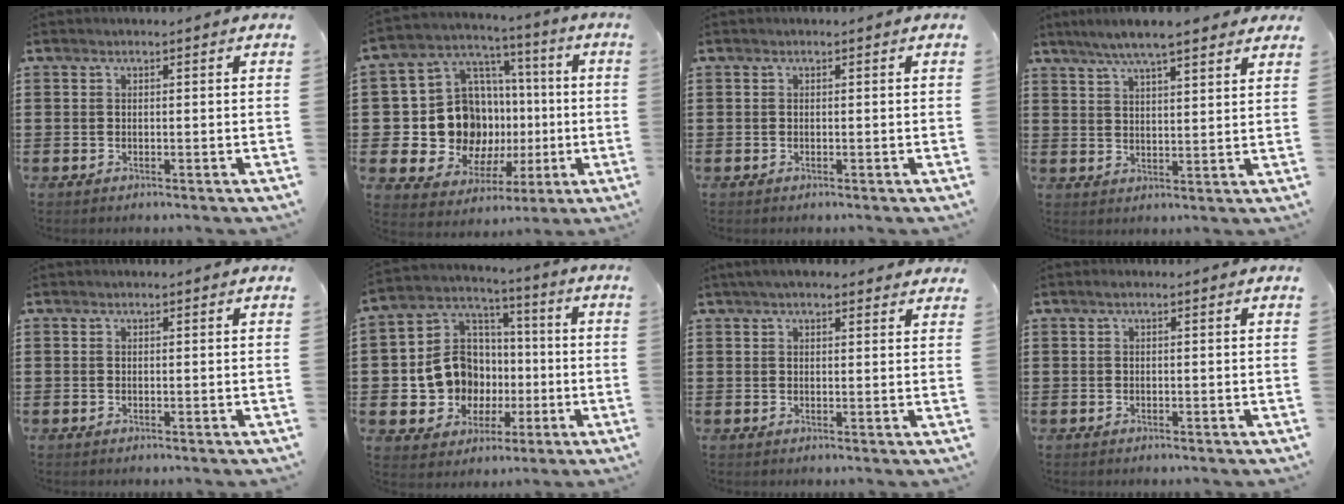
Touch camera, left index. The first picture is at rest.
{"total": 14.4, "force": [-0.8, 12.9, 6.4], "torque": [-0.142, -0.003, -0.002]}
{"total": 0.0}
{"total": 6.5, "force": [5.4, 0.7, 3.5], "torque": [-0.081, -0.008, 0.096]}
{"total": 0.0}
{"total": 10.8, "force": [-1.2, 10.1, 3.7], "torque": [-0.117, 0.003, -0.017]}
{"total": 3.5, "force": [2.9, 0.9, 1.8], "torque": [-0.041, 0.004, 0.053]}
{"total": 0.6, "force": [0.1, 0.1, 0.6], "torque": [-0.010, -0.001, 0.002]}